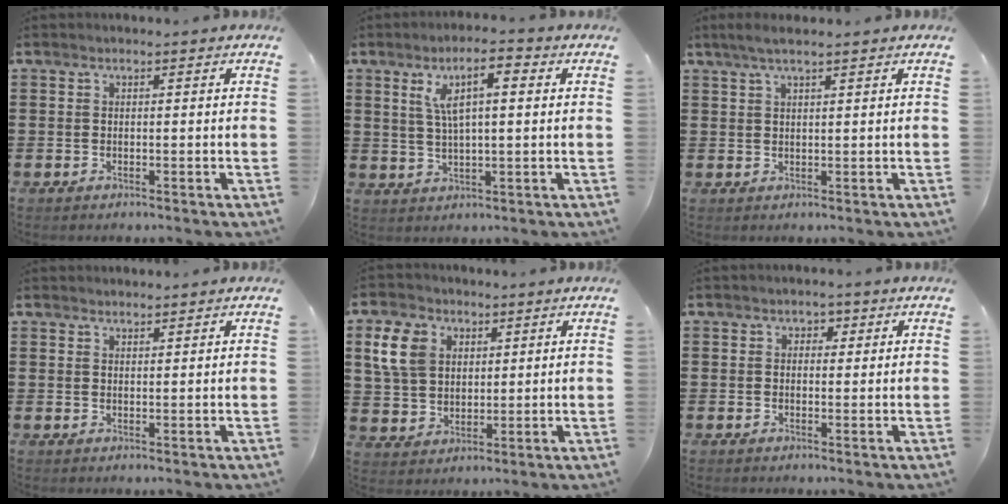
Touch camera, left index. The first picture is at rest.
{"total": 6.9, "force": [2.2, 1.9, 6.2], "torque": [-0.125, 0.012, 0.035]}
{"total": 2.6, "force": [1.7, 0.2, 1.9], "torque": [-0.038, 0.001, 0.031]}
{"total": 1.3, "force": [1.3, 0.2, 0.0], "torque": [-0.003, 0.000, 0.026]}
{"total": 7.5, "force": [3.1, 5.8, 3.7], "torque": [-0.086, 0.018, 0.059]}
{"total": 1.6, "force": [0.0, 1.5, 0.5], "torque": [-0.014, 0.008, -0.003]}